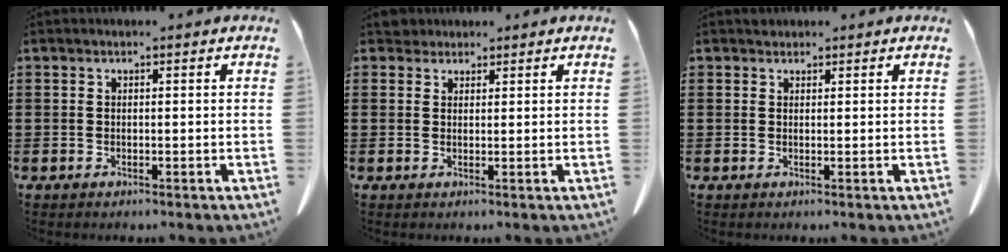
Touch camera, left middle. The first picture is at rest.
{"total": 2.0, "force": [1.8, 0.9, 0.1], "torque": [-0.001, 0.002, 0.036]}
{"total": 0.8, "force": [0.7, 0.4, 0.0], "torque": [-0.002, -0.001, 0.015]}